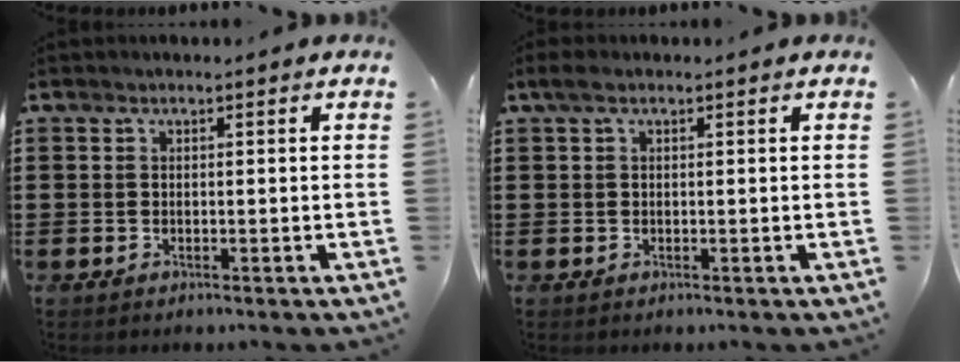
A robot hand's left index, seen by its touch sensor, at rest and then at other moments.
{"total": 1.3, "force": [0.2, 0.7, 1.1], "torque": [-0.022, 0.005, 0.002]}